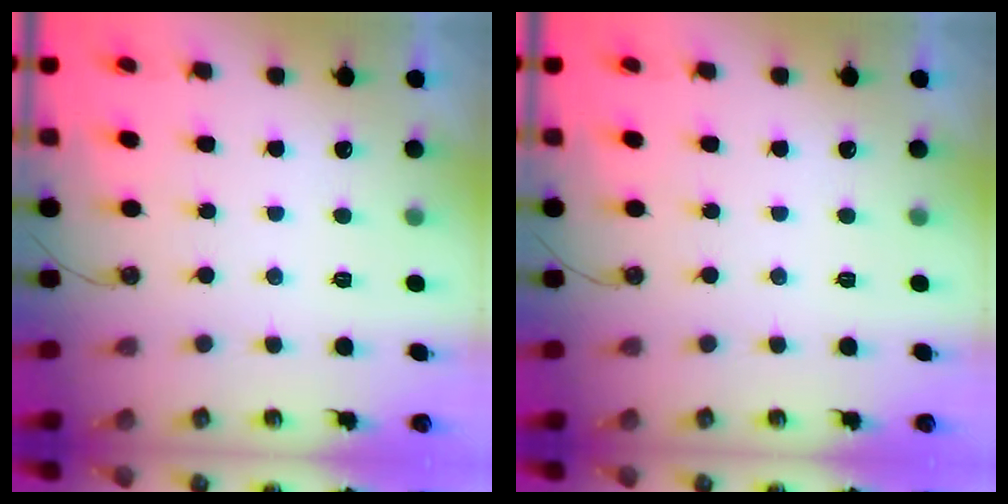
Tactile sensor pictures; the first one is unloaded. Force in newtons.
{"total": 0.0}